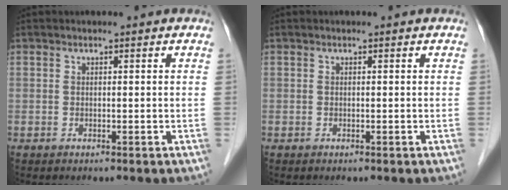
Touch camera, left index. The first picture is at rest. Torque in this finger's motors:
{"motor_torque": [-0.01, 0.01, 0.00, 0.00]}